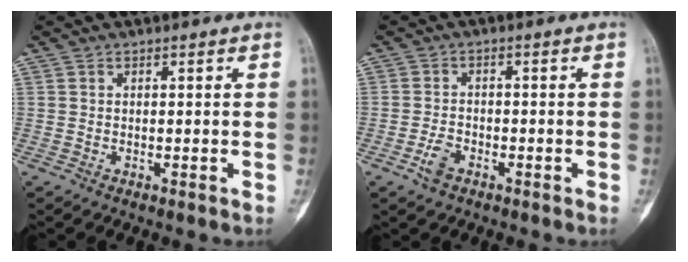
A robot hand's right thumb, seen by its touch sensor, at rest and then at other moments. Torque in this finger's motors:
{"motor_torque": [0.74, 0.56, 0.36, -0.47, 0.21]}